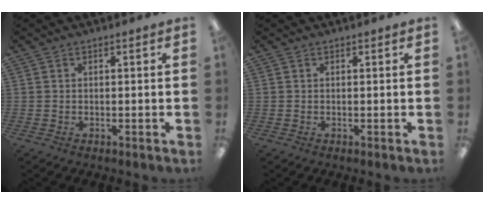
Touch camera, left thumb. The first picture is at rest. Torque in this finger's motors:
{"motor_torque": [0.01, 0.01, -0.01, -0.01, 0.00]}